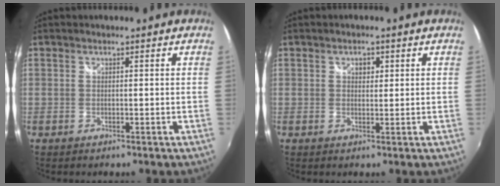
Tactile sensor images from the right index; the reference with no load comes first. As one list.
[{"total": 1.8, "force": [0.7, 1.4, 1.0], "torque": [-0.012, 0.006, 0.010]}]